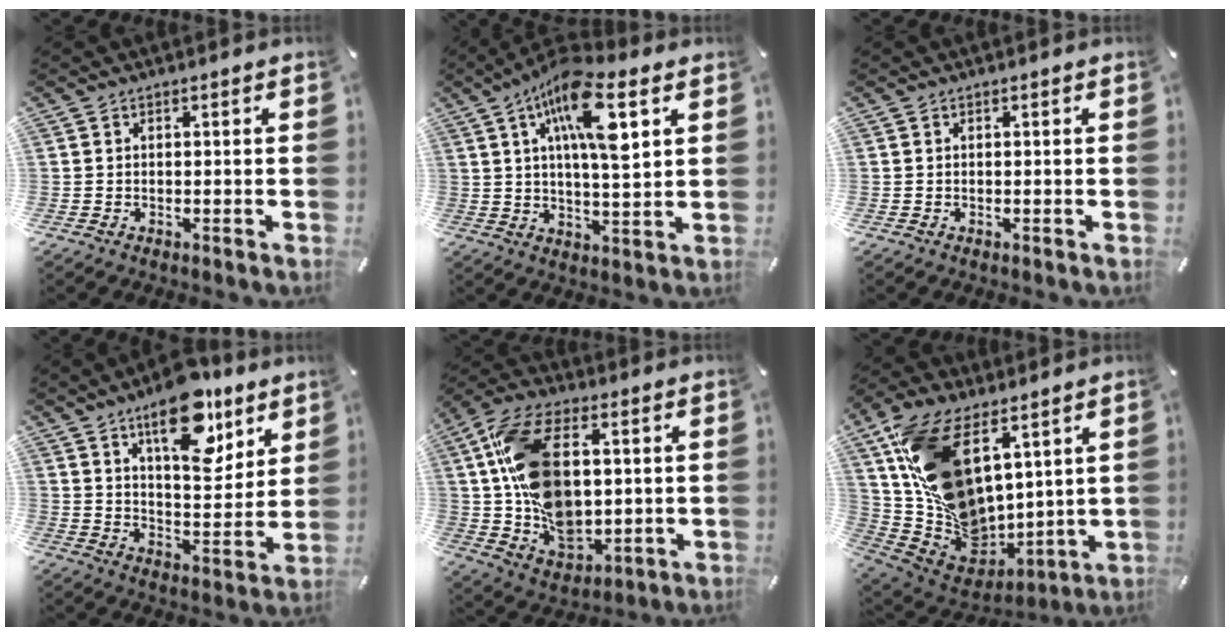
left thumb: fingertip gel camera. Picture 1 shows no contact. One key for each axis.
{"total": 15.0, "fx": 6.8, "fy": 4.7, "fz": 12.5, "tx": -0.223, "ty": -0.015, "tz": 0.107}
{"total": 0.0}
{"total": 17.0, "fx": 11.3, "fy": 7.8, "fz": 10.1, "tx": -0.140, "ty": -0.065, "tz": 0.189}
{"total": 18.6, "fx": 2.7, "fy": 12.2, "fz": 13.7, "tx": -0.280, "ty": 0.004, "tz": 0.056}
{"total": 22.0, "fx": 9.1, "fy": 14.3, "fz": 14.1, "tx": -0.285, "ty": -0.058, "tz": 0.181}